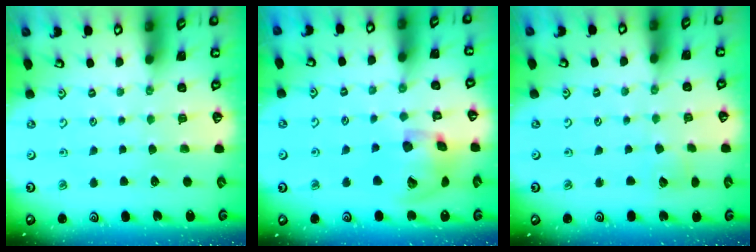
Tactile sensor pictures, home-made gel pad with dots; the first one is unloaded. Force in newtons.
{"total": 16.0, "press": 15.9, "slide": 2.5}
{"total": 3.5, "press": 3.5, "slide": 0.4}